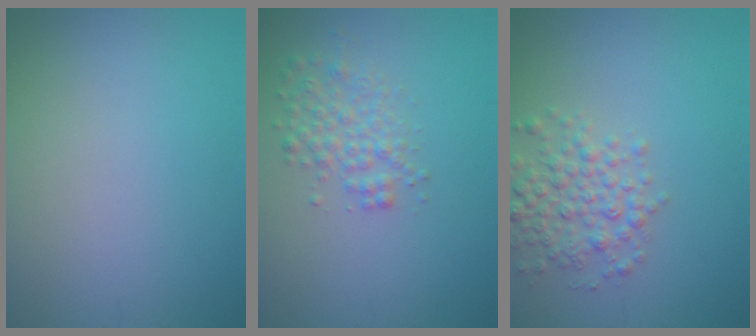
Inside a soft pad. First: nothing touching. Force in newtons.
{"total": 2.6, "press": 2.6, "slide": 0.1}
{"total": 3.7, "press": 3.7, "slide": 0.1}